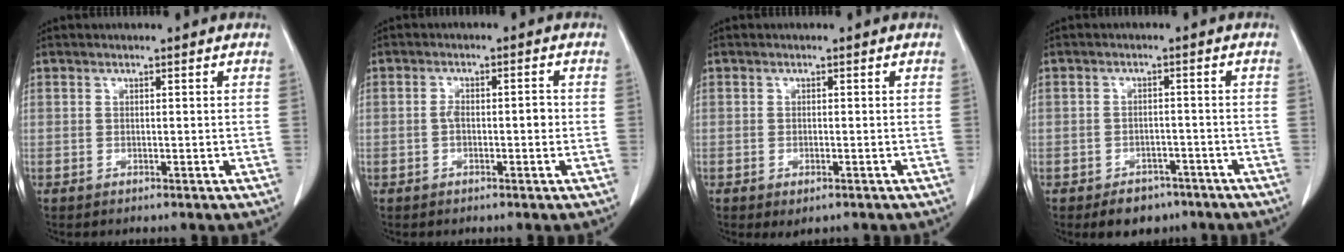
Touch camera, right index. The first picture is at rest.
{"total": 2.9, "force": [-0.4, 1.2, 2.6], "torque": [-0.040, 0.011, -0.004]}
{"total": 1.7, "force": [-0.8, 0.8, 1.3], "torque": [-0.017, -0.003, -0.002]}
{"total": 5.0, "force": [-3.4, 3.3, 1.5], "torque": [-0.018, 0.006, -0.044]}